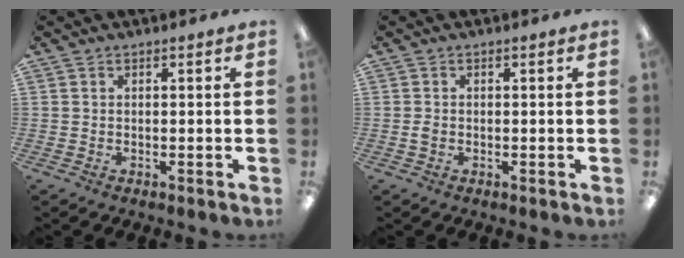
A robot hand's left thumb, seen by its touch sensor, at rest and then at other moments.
{"total": 0.7, "force": [-0.2, 0.7, 0.2], "torque": [-0.004, 0.003, -0.005]}